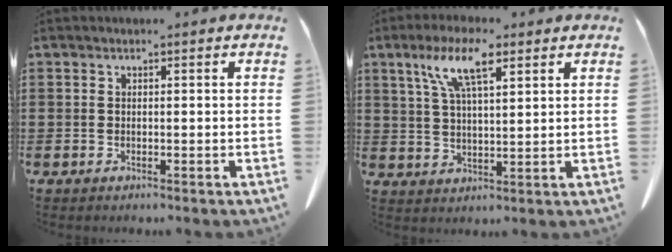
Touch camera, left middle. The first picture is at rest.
{"total": 8.8, "force": [5.0, 2.4, 6.9], "torque": [-0.147, 0.006, 0.086]}